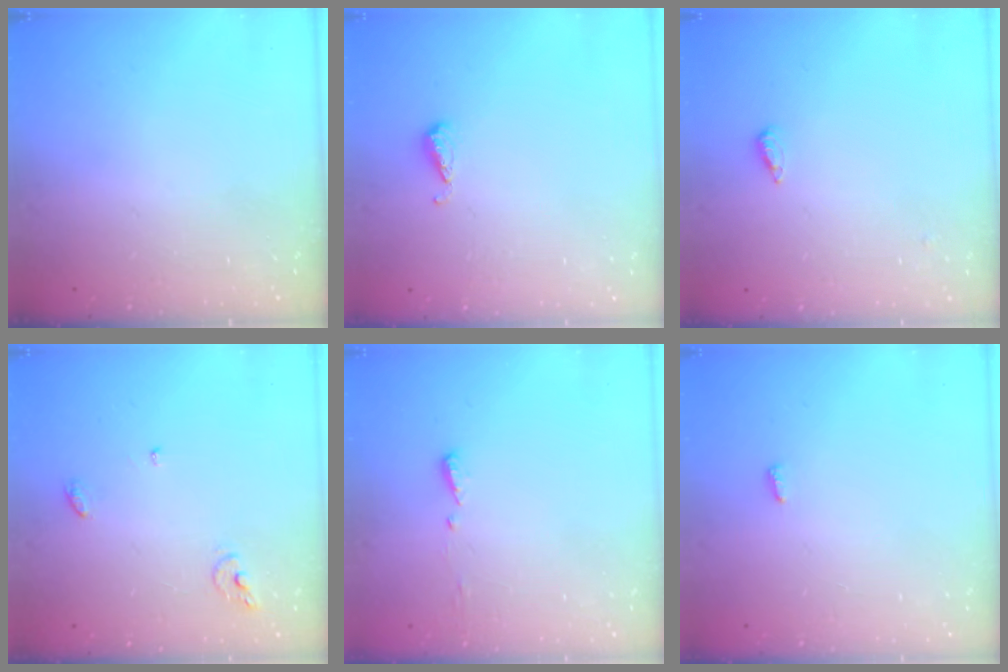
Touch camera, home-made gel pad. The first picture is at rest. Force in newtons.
{"total": 4.9, "press": 4.9, "slide": 0.5}
{"total": 2.2, "press": 2.2, "slide": 0.5}
{"total": 6.2, "press": 6.2, "slide": 0.2}
{"total": 4.0, "press": 3.9, "slide": 0.5}
{"total": 2.8, "press": 2.8, "slide": 0.5}